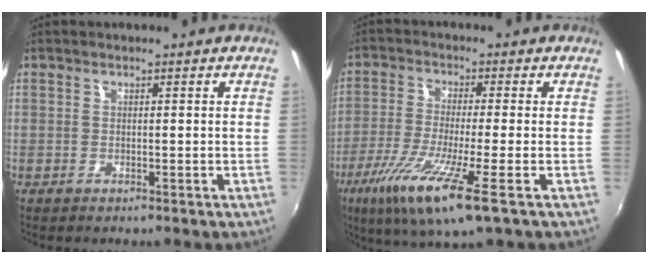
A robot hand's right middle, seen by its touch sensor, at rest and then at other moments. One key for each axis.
{"total": 12.9, "fx": -6.4, "fy": 0.7, "fz": 11.2, "tx": -0.239, "ty": -0.037, "tz": -0.120}